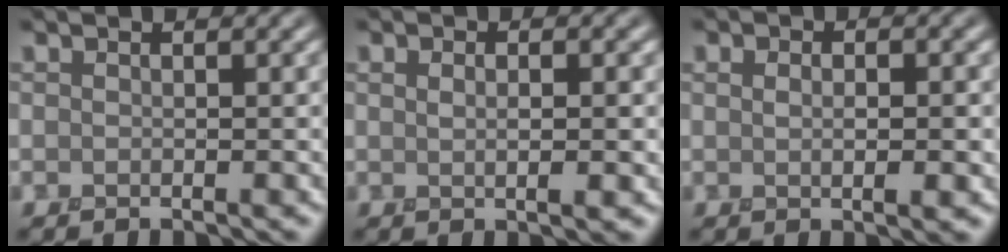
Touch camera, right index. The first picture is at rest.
{"total": 2.2, "force": [0.3, 0.7, 2.0], "torque": [-0.034, -0.004, 0.009]}
{"total": 2.6, "force": [0.2, 1.3, 2.3], "torque": [-0.030, -0.006, 0.006]}